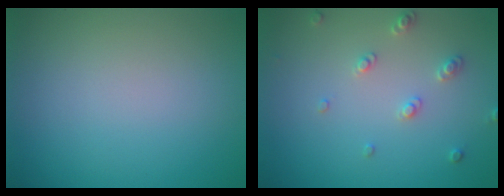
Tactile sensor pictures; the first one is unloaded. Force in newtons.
{"total": 1.9, "press": 1.8, "slide": 0.5}